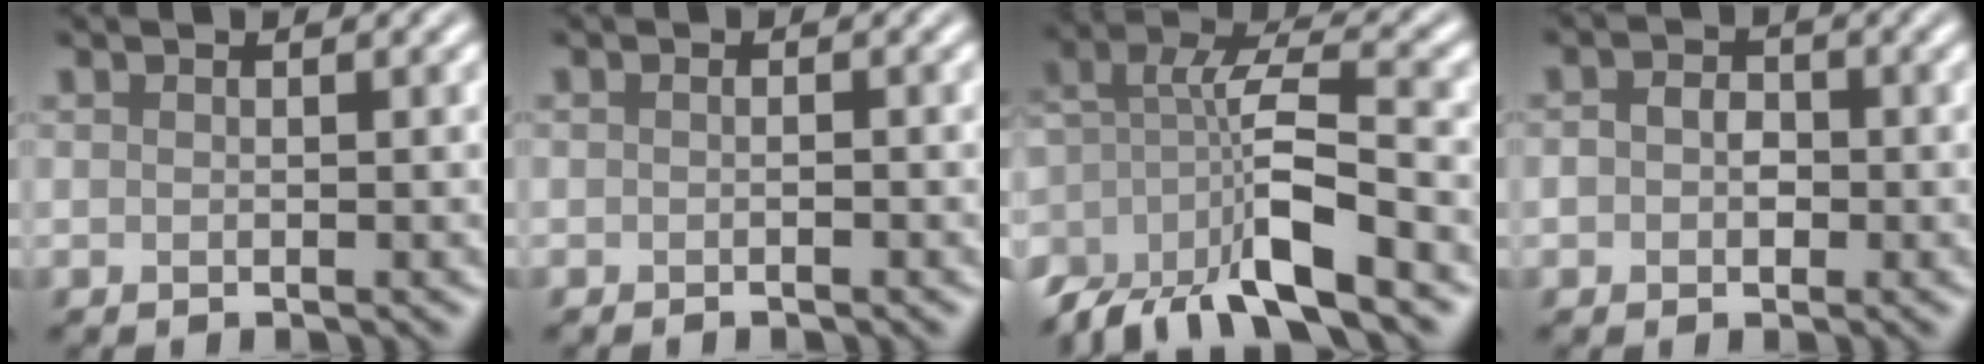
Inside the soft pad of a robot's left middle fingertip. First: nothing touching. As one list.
[{"total": 0.6, "force": [-0.4, 0.1, 0.5], "torque": [-0.004, -0.001, -0.005]}, {"total": 8.0, "force": [-4.5, 2.2, 6.2], "torque": [-0.102, 0.006, -0.095]}, {"total": 2.3, "force": [0.0, 1.9, 1.3], "torque": [-0.010, 0.003, -0.012]}]